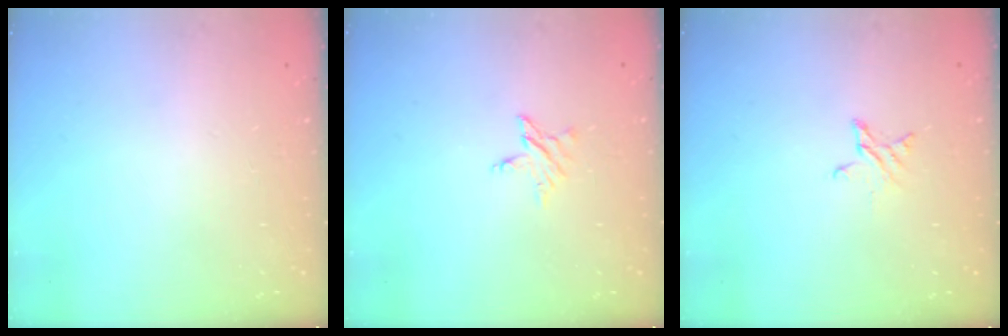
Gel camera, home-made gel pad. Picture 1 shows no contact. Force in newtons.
{"total": 4.8, "press": 4.8, "slide": 0.4}
{"total": 3.4, "press": 3.3, "slide": 0.3}